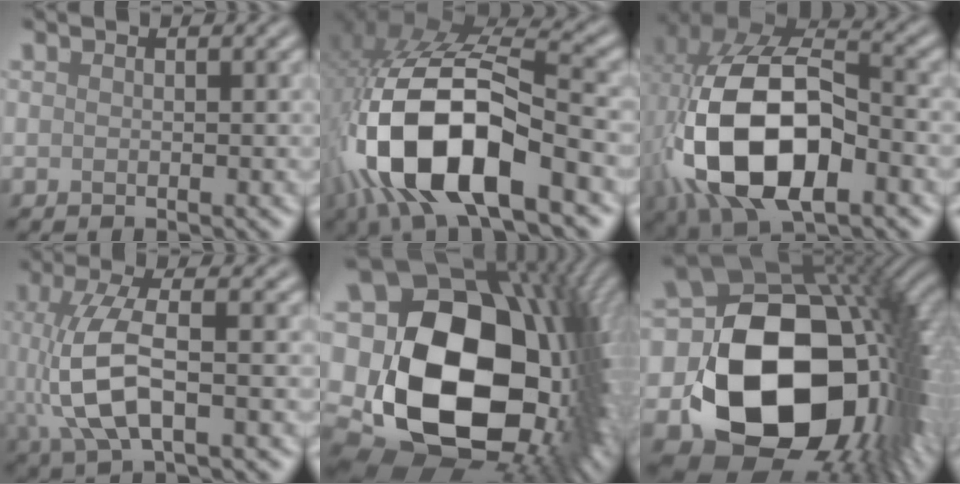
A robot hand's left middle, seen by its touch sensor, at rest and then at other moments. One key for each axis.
{"total": 14.3, "fx": -4.9, "fy": 6.4, "fz": 11.8, "tx": -0.252, "ty": -0.008, "tz": -0.085}
{"total": 14.8, "fx": -3.1, "fy": 8.6, "fz": 11.6, "tx": -0.240, "ty": -0.014, "tz": -0.057}
{"total": 6.6, "fx": -0.6, "fy": 2.5, "fz": 6.1, "tx": -0.144, "ty": 0.002, "tz": -0.008}
{"total": 22.6, "fx": 0.5, "fy": 15.8, "fz": 16.1, "tx": -0.333, "ty": -0.026, "tz": 0.041}
{"total": 21.4, "fx": -1.9, "fy": 16.0, "fz": 14.0, "tx": -0.249, "ty": -0.059, "tz": 0.011}